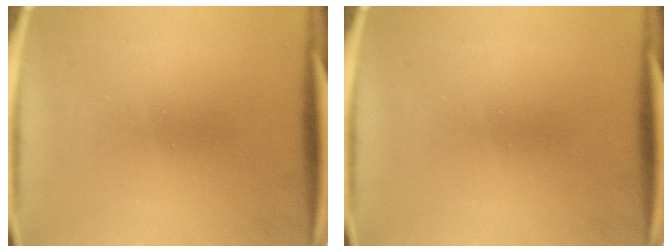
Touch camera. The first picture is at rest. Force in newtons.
{"total": 0.0}